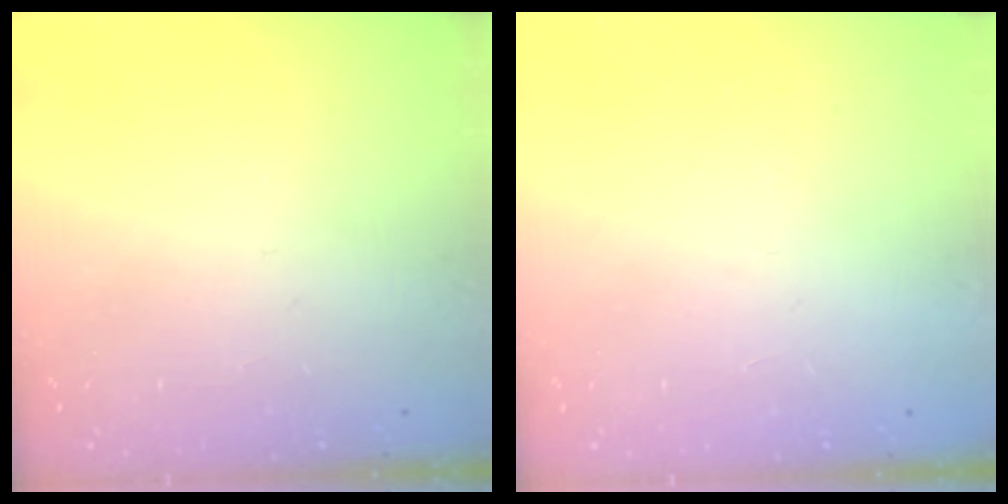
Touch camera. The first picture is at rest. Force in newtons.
{"total": 1.6, "press": 1.6, "slide": 0.1}